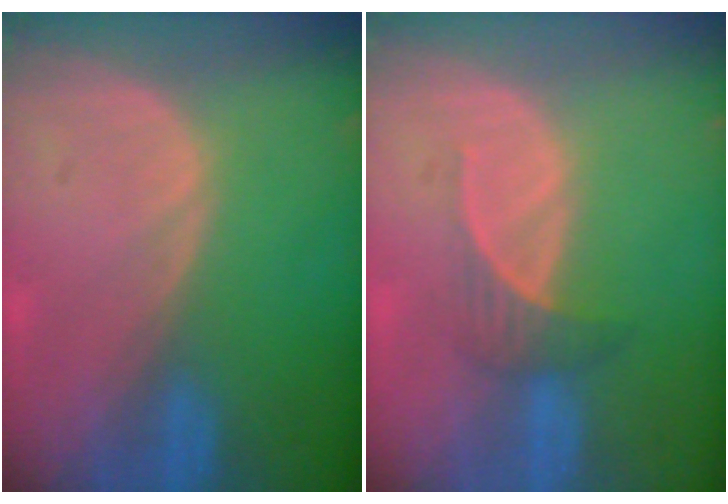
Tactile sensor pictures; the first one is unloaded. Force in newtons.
{"total": 2.8, "press": 2.7, "slide": 0.9}